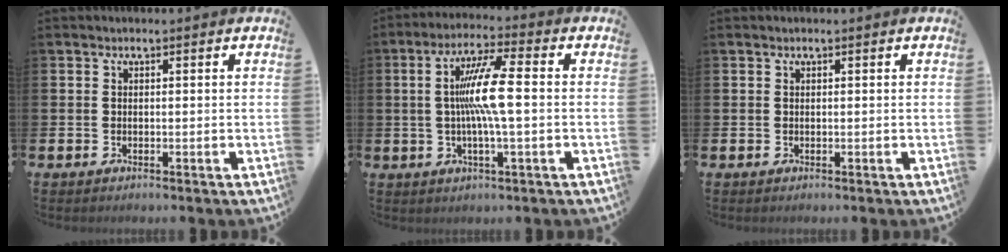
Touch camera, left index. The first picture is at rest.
{"total": 8.7, "force": [0.5, 1.2, 8.6], "torque": [-0.170, 0.007, 0.000]}
{"total": 0.0}